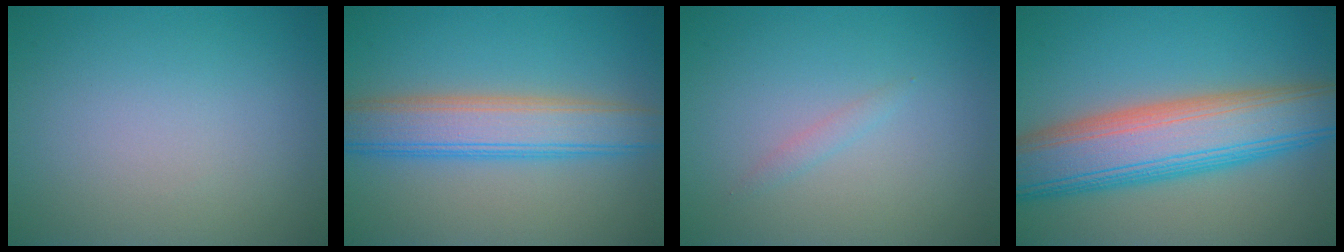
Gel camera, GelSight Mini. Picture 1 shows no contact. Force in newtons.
{"total": 5.9, "press": 5.9, "slide": 0.3}
{"total": 0.7, "press": 0.7, "slide": 0.1}
{"total": 10.3, "press": 10.3, "slide": 0.6}